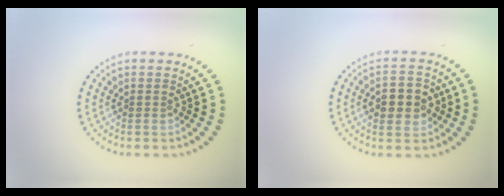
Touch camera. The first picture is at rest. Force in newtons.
{"total": 4.4, "press": 4.3, "slide": 0.5}